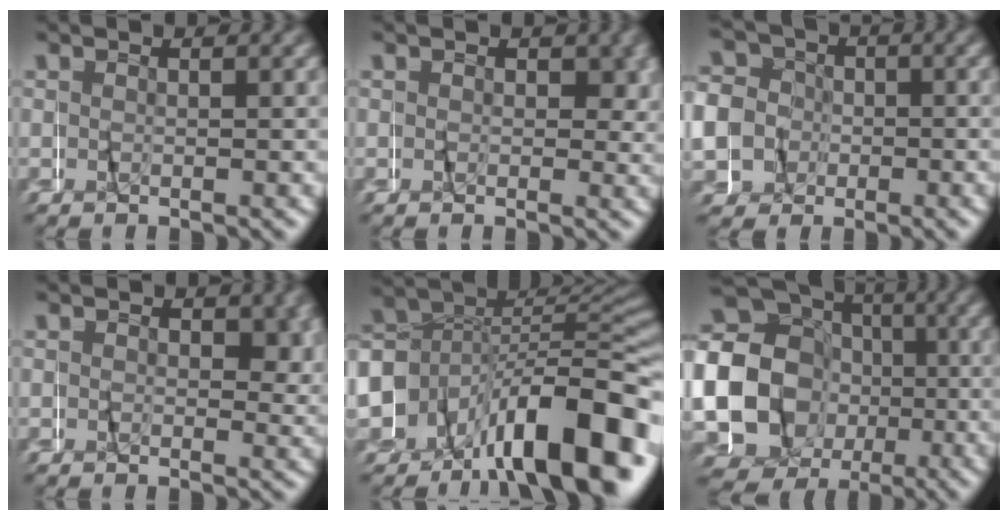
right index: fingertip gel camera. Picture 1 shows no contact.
{"total": 2.2, "force": [0.2, 1.5, 1.6], "torque": [-0.012, -0.009, 0.004]}
{"total": 10.0, "force": [0.9, 9.4, 3.2], "torque": [-0.075, -0.003, 0.003]}
{"total": 2.8, "force": [0.7, 1.7, 2.0], "torque": [-0.019, -0.006, 0.010]}
{"total": 16.2, "force": [-5.4, 11.2, 10.3], "torque": [-0.187, -0.015, -0.091]}
{"total": 17.8, "force": [-2.5, 16.4, 6.5], "torque": [-0.170, -0.054, -0.043]}